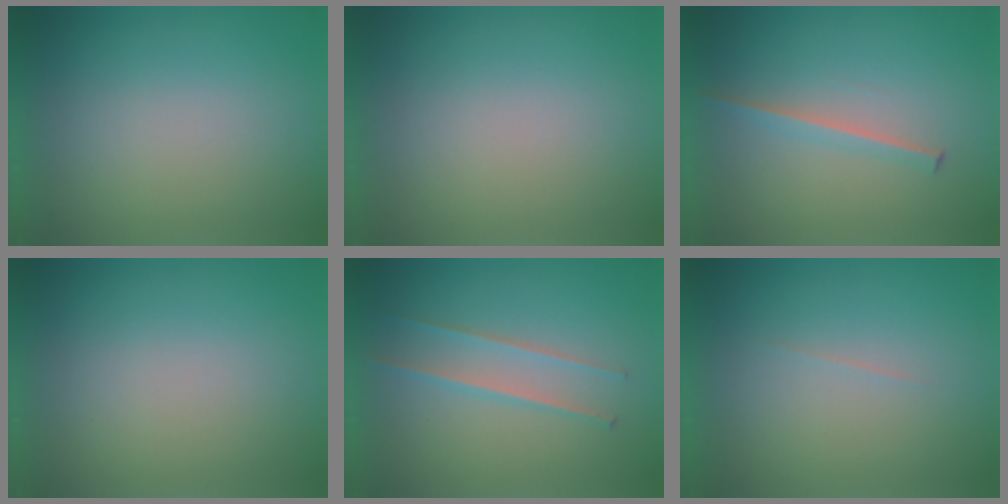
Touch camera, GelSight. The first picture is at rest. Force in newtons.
{"total": 1.3}
{"total": 1.8}
{"total": 0.0}
{"total": 2.4}
{"total": 1.2}